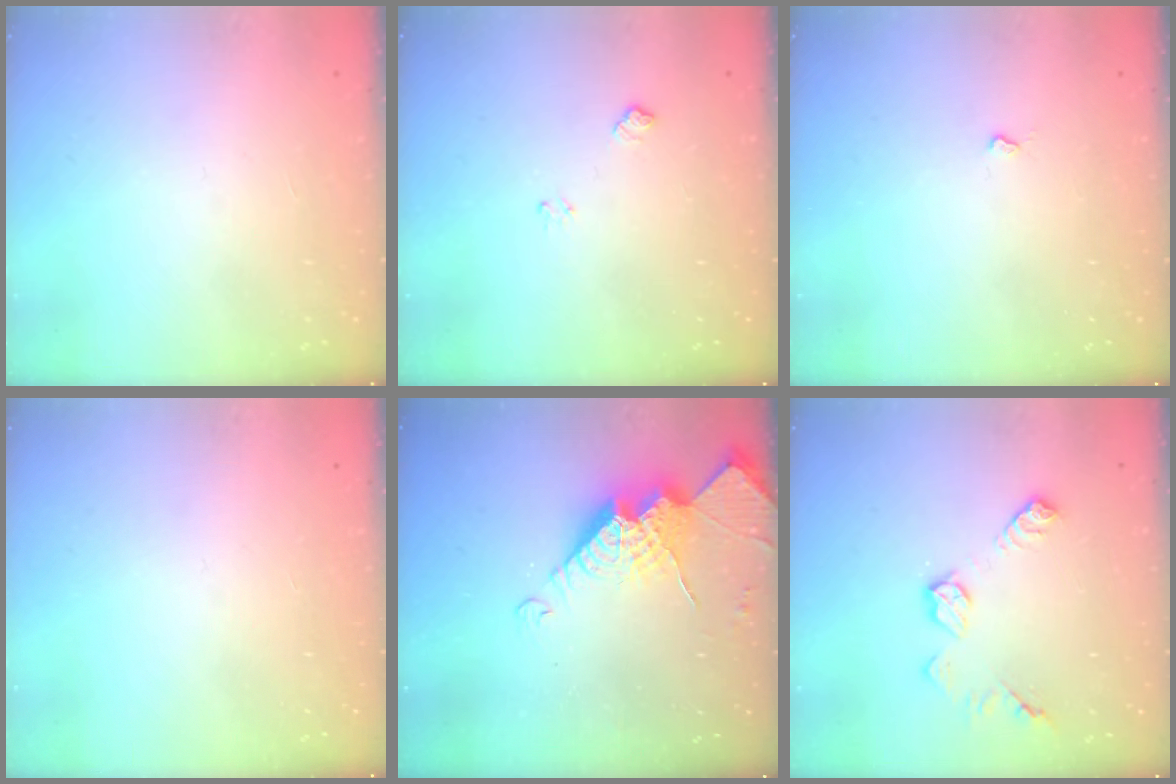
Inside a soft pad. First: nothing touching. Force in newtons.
{"total": 6.1, "press": 6.1, "slide": 0.7}
{"total": 1.9, "press": 1.9, "slide": 0.4}
{"total": 0.0}
{"total": 16.0, "press": 16.0, "slide": 1.5}
{"total": 9.1, "press": 9.1, "slide": 0.2}